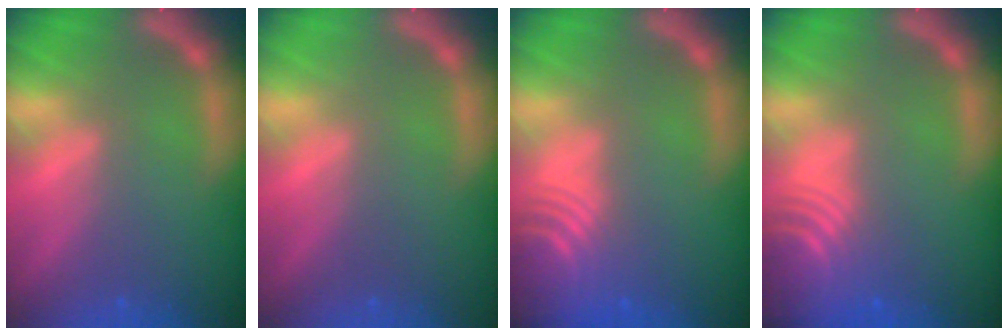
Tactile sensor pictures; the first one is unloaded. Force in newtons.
{"total": 0.0}
{"total": 9.6}
{"total": 9.1}